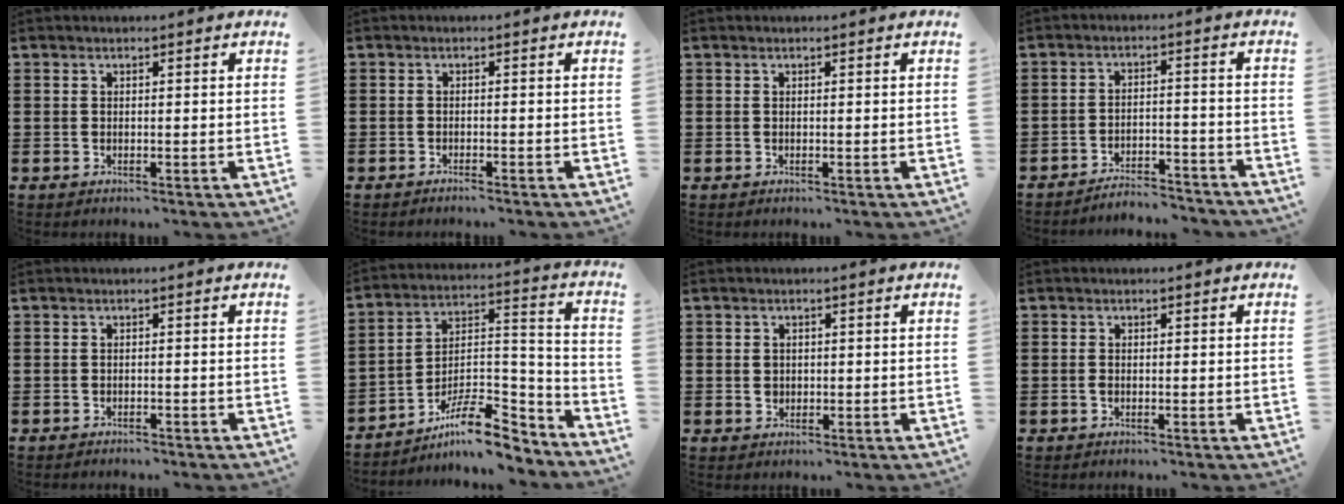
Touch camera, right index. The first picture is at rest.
{"total": 0.9, "force": [-0.9, -0.1, 0.2], "torque": [-0.005, 0.000, -0.018]}
{"total": 0.0}
{"total": 4.1, "force": [-4.1, 0.2, 0.5], "torque": [-0.013, 0.005, -0.084]}
{"total": 0.8, "force": [-0.8, 0.1, 0.0], "torque": [-0.002, 0.002, -0.018]}
{"total": 11.7, "force": [-9.3, 3.3, 6.3], "torque": [-0.106, 0.031, -0.178]}
{"total": 1.3, "force": [0.1, 1.2, 0.5], "torque": [-0.012, 0.006, 0.002]}
{"total": 0.6, "force": [-0.2, 0.3, 0.5], "torque": [-0.011, -0.002, -0.004]}